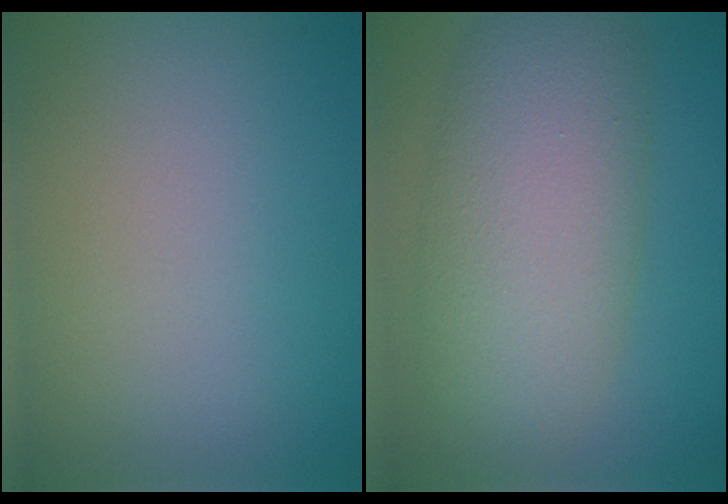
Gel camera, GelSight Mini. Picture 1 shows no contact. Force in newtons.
{"total": 8.9, "press": 8.9, "slide": 0.3}